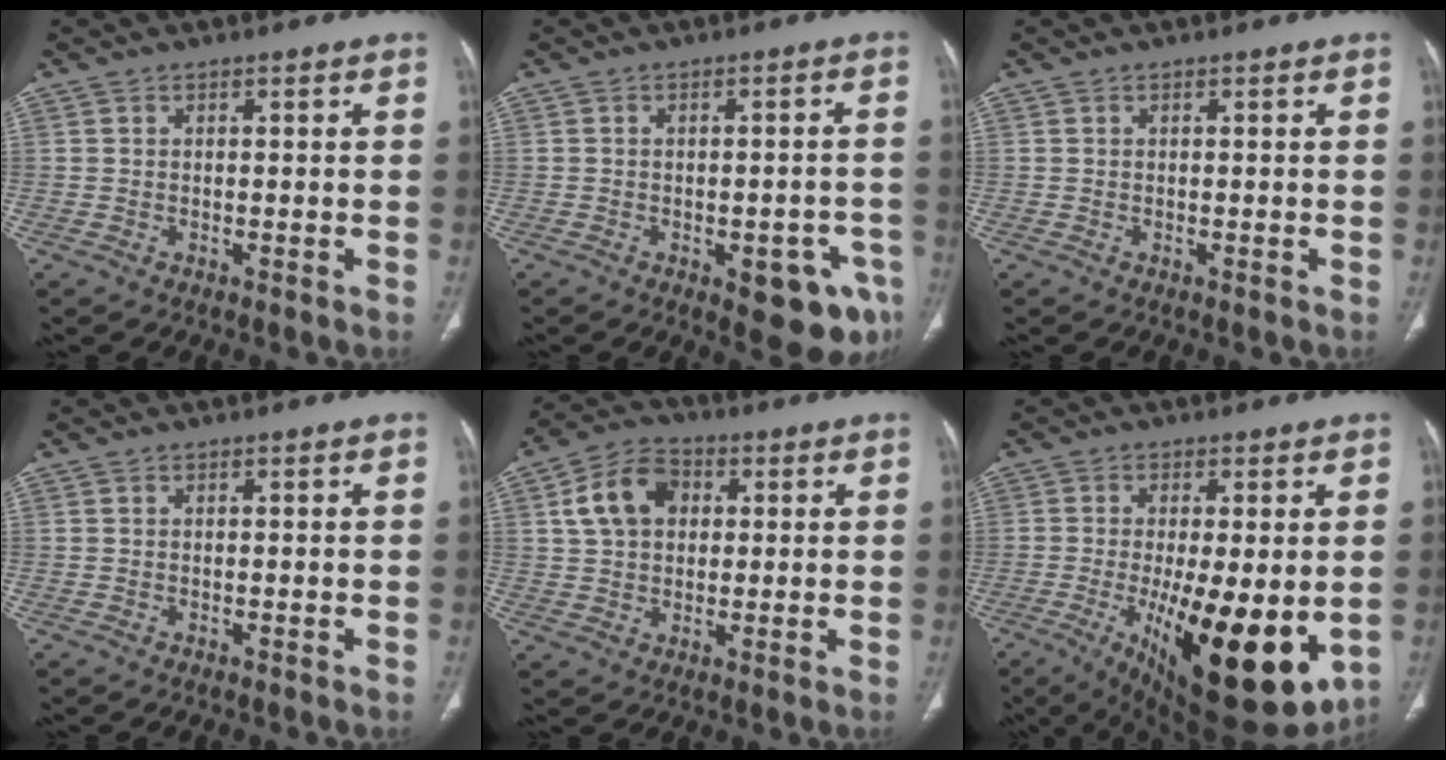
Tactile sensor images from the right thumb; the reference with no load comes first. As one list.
[{"total": 9.9, "force": [-4.8, 4.0, 7.7], "torque": [-0.067, 0.018, -0.053]}, {"total": 0.0}, {"total": 0.0}, {"total": 10.0, "force": [2.5, 7.2, 6.4], "torque": [-0.103, 0.011, 0.040]}, {"total": 21.4, "force": [-4.9, 7.5, 19.4], "torque": [-0.264, -0.037, -0.049]}]